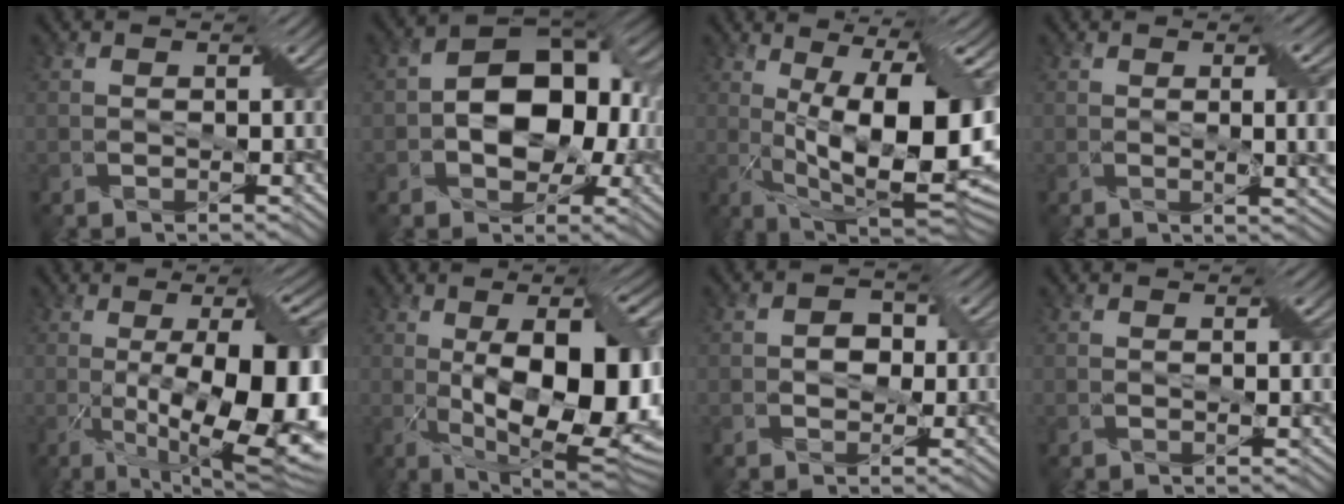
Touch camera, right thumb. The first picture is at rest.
{"total": 10.4, "force": [-0.4, 7.1, 7.7], "torque": [-0.106, 0.012, -0.014]}
{"total": 16.9, "force": [0.9, 6.3, 15.6], "torque": [-0.227, 0.002, 0.016]}
{"total": 5.4, "force": [0.4, 1.5, 5.2], "torque": [-0.064, 0.000, 0.009]}
{"total": 16.7, "force": [-2.2, 5.4, 15.6], "torque": [-0.218, -0.010, -0.021]}
{"total": 15.8, "force": [-0.4, 6.7, 14.3], "torque": [-0.214, -0.006, 0.002]}
{"total": 1.9, "force": [0.0, 1.7, 0.8], "torque": [-0.015, 0.002, -0.004]}
{"total": 0.8, "force": [0.5, -0.1, 0.6], "torque": [-0.006, -0.001, 0.006]}